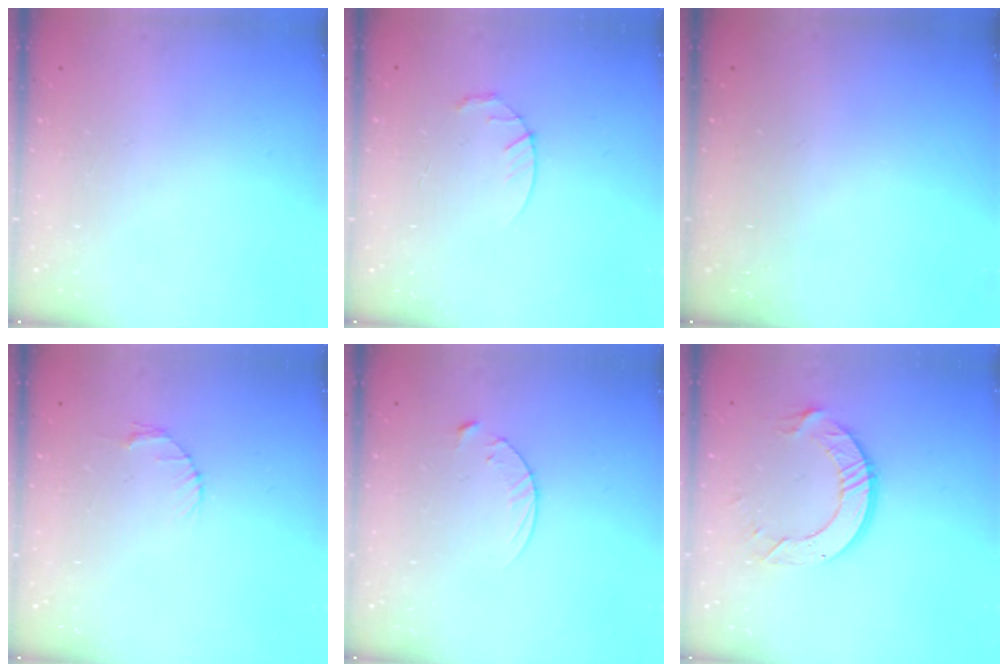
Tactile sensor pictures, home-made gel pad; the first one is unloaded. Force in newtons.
{"total": 3.6, "press": 3.6, "slide": 0.5}
{"total": 0.0}
{"total": 2.7, "press": 2.7, "slide": 0.4}
{"total": 5.4, "press": 5.4, "slide": 0.5}
{"total": 9.7, "press": 9.7, "slide": 0.8}